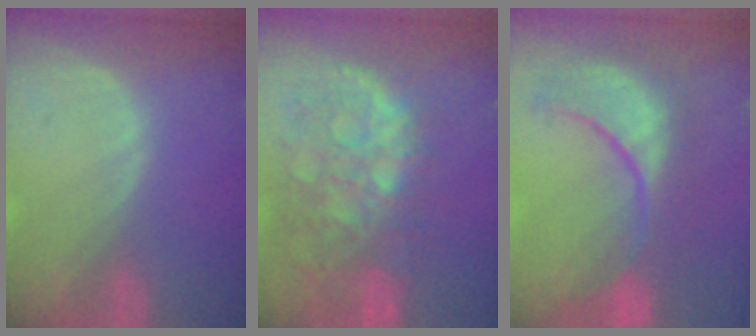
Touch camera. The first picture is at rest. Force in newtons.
{"total": 11.2, "press": 9.8, "slide": 5.5}
{"total": 10.5, "press": 10.0, "slide": 3.4}